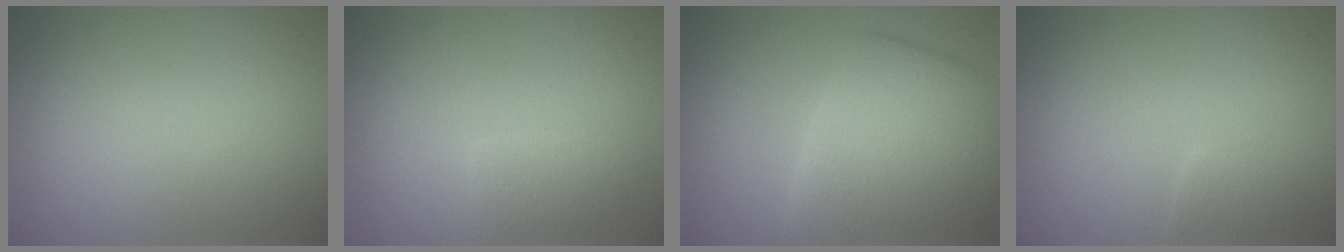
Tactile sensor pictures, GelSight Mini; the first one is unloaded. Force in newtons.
{"total": 1.8, "press": 1.8, "slide": 0.0}
{"total": 7.5, "press": 7.5, "slide": 0.5}
{"total": 1.4, "press": 1.4, "slide": 0.1}